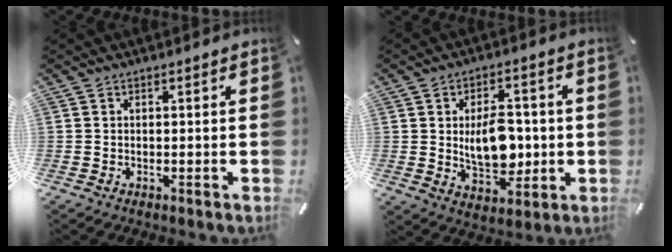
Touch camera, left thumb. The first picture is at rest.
{"total": 11.4, "force": [0.1, 7.1, 8.8], "torque": [-0.135, -0.003, -0.001]}